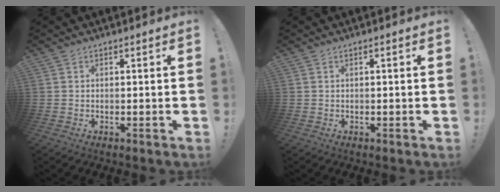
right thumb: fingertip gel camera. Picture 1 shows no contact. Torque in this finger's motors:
{"motor_torque": [0.05, 0.05, 0.15, -0.14, -0.06]}